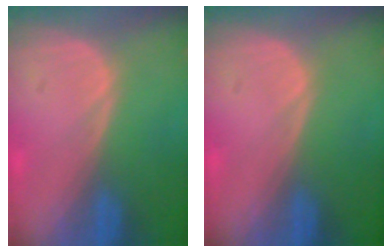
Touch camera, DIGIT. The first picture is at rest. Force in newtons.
{"total": 0.0}